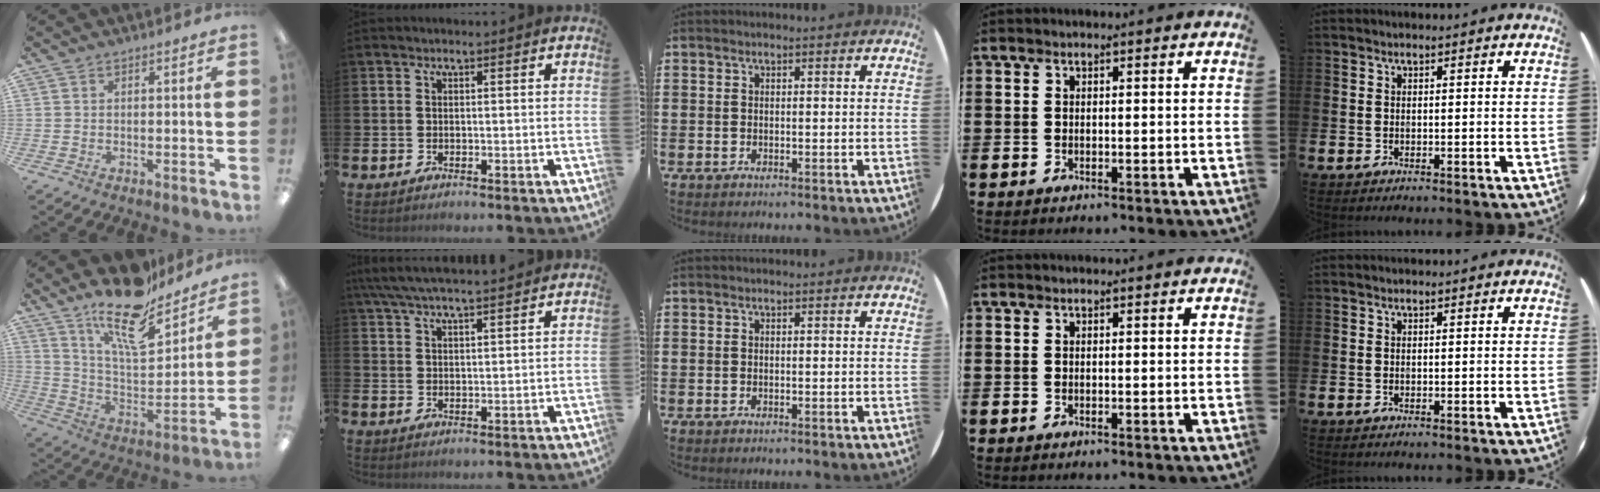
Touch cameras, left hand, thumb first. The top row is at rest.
{"thumb": {"total": 18.0, "force": [13.7, 6.1, 10.0], "torque": [-0.176, -0.089, 0.234]}, "index": {"total": 5.2, "force": [4.8, 0.2, 1.9], "torque": [-0.053, -0.016, 0.088]}}